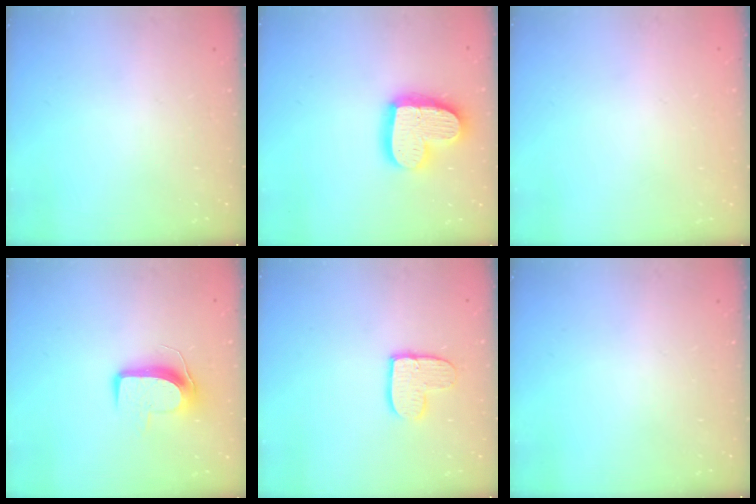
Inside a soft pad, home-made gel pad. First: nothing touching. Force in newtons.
{"total": 18.9, "press": 18.8, "slide": 1.7}
{"total": 0.0}
{"total": 9.3, "press": 9.3, "slide": 0.6}
{"total": 9.4, "press": 9.3, "slide": 0.7}
{"total": 0.0}